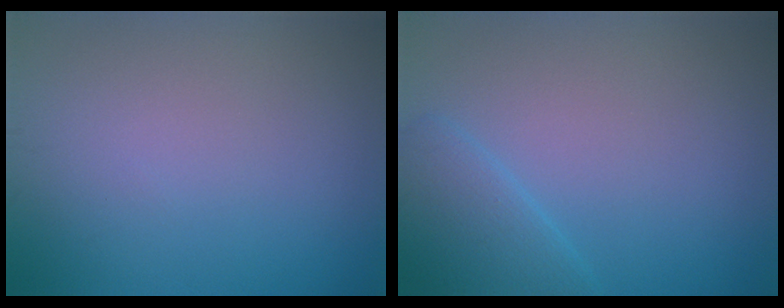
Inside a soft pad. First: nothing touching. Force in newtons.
{"total": 3.0, "press": 3.0, "slide": 0.2}